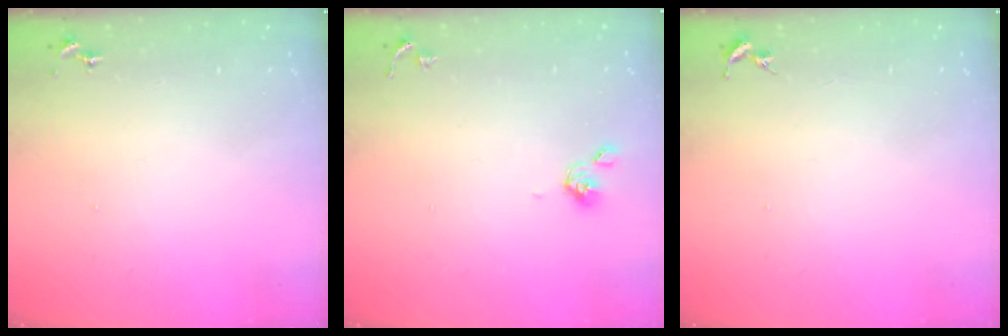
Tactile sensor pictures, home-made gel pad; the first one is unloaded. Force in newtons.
{"total": 5.1, "press": 4.9, "slide": 1.4}
{"total": 0.0}